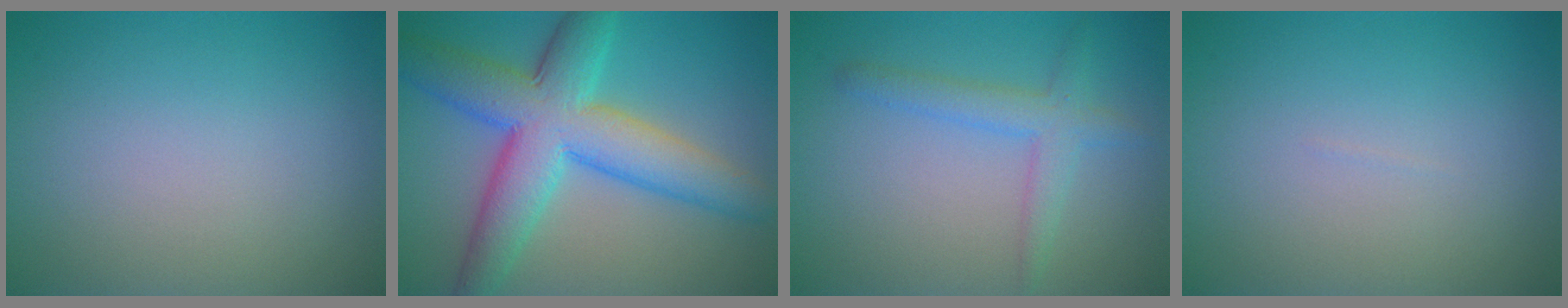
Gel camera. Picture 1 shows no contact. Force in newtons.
{"total": 9.7, "press": 9.7, "slide": 0.1}
{"total": 2.9, "press": 2.9, "slide": 0.1}
{"total": 0.0}